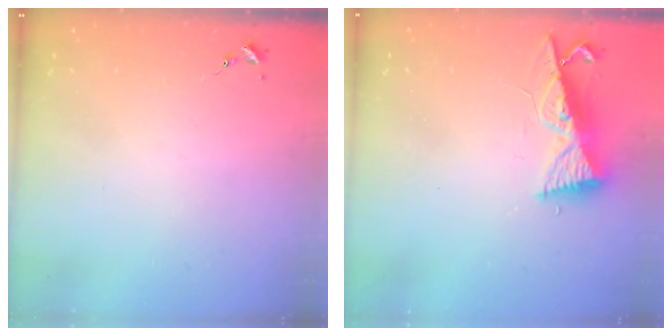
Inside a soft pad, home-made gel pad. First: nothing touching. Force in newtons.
{"total": 9.0, "press": 9.0, "slide": 1.1}